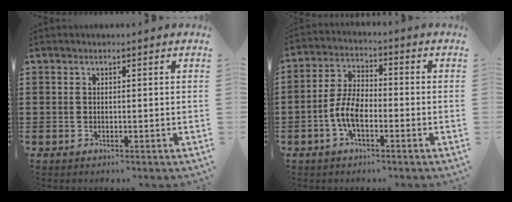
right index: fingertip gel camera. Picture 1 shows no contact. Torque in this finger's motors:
{"motor_torque": [1.02, 1.12, 0.22, 0.05]}